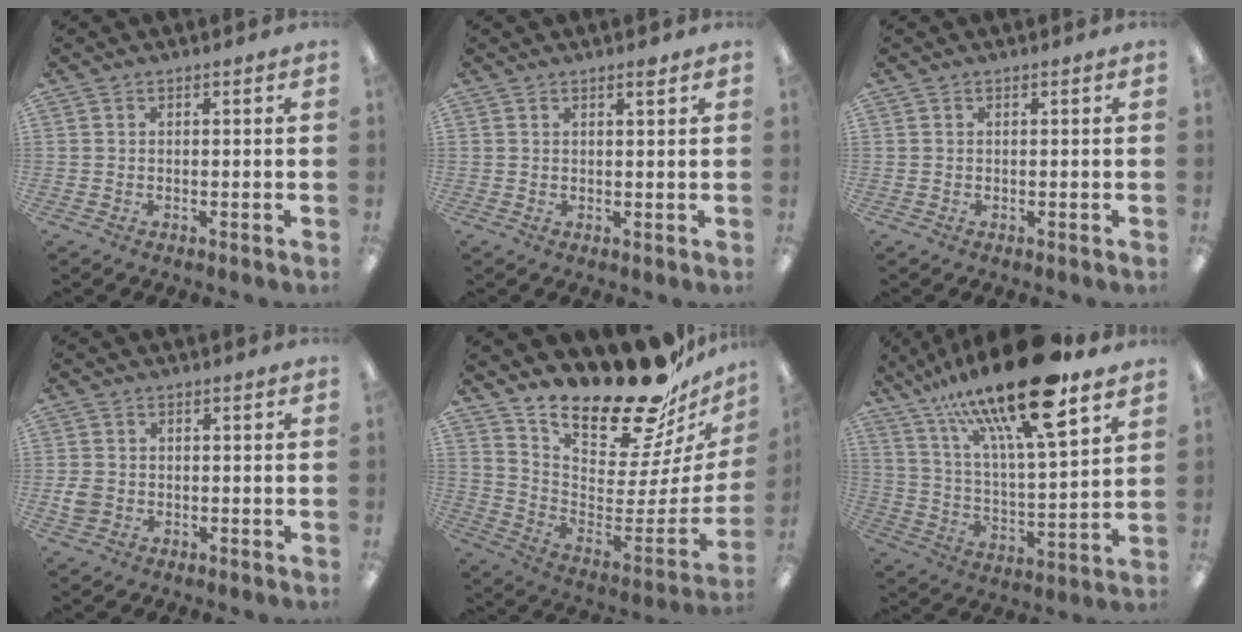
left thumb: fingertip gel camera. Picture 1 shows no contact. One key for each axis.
{"total": 1.7, "fx": 1.5, "fy": 0.2, "fz": 0.9, "tx": -0.011, "ty": -0.004, "tz": 0.024}
{"total": 0.0}
{"total": 3.4, "fx": -0.5, "fy": 3.0, "fz": 1.7, "tx": -0.027, "ty": 0.001, "tz": -0.011}
{"total": 21.8, "fx": 19.2, "fy": 5.9, "fz": 8.6, "tx": -0.117, "ty": -0.164, "tz": 0.331}
{"total": 23.7, "fx": 17.0, "fy": 5.6, "fz": 15.5, "tx": -0.270, "ty": -0.097, "tz": 0.279}